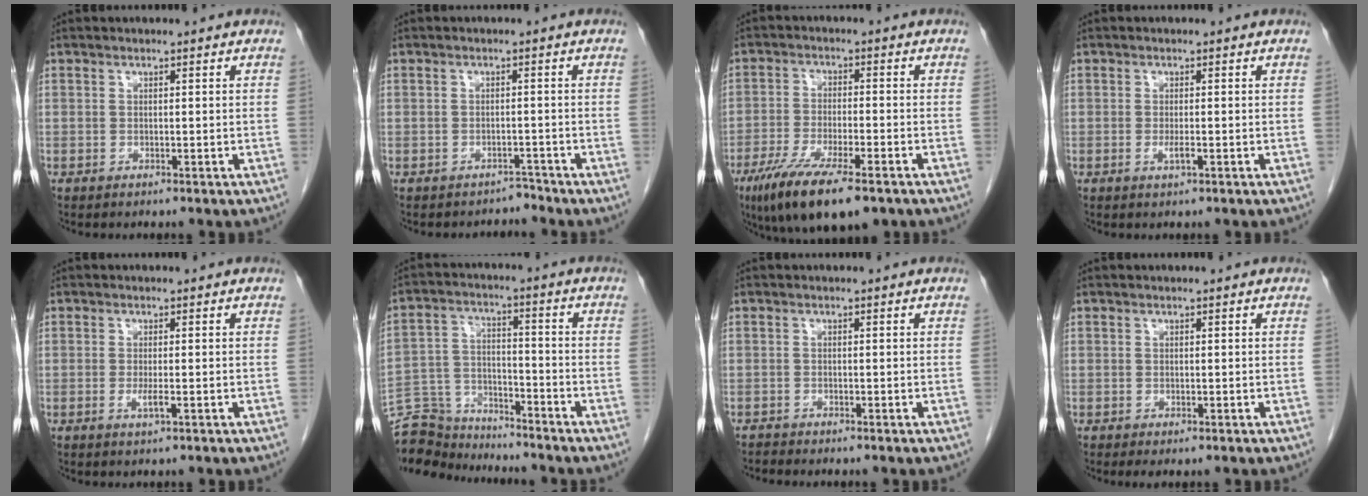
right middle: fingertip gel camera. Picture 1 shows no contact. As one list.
[{"total": 1.9, "force": [-1.7, 0.5, -0.7], "torque": [0.015, -0.001, -0.021]}, {"total": 13.3, "force": [-8.7, 2.9, 9.6], "torque": [-0.172, -0.032, -0.142]}, {"total": 1.3, "force": [-0.4, 0.1, 1.3], "torque": [-0.028, -0.003, -0.007]}, {"total": 1.6, "force": [-0.5, 0.1, 1.5], "torque": [-0.032, -0.005, -0.008]}, {"total": 11.3, "force": [-10.9, 2.7, 0.6], "torque": [-0.018, 0.026, -0.201]}, {"total": 0.8, "force": [-0.8, -0.2, -0.3], "torque": [-0.002, -0.008, -0.018]}, {"total": 0.9, "force": [-0.4, 0.4, 0.7], "torque": [-0.009, -0.004, -0.001]}]